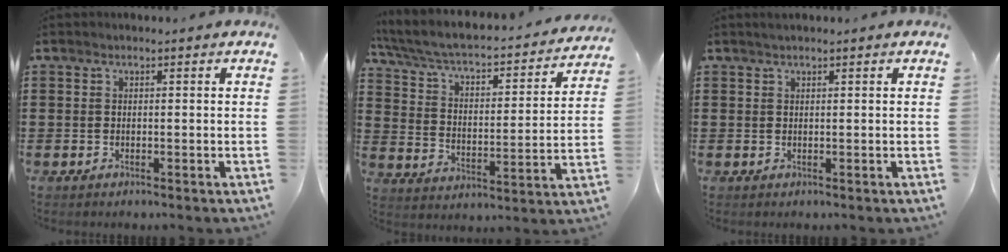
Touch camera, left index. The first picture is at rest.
{"total": 4.3, "force": [3.4, 1.0, 2.5], "torque": [-0.065, -0.035, 0.048]}
{"total": 0.7, "force": [0.6, 0.0, 0.5], "torque": [-0.009, 0.001, 0.011]}